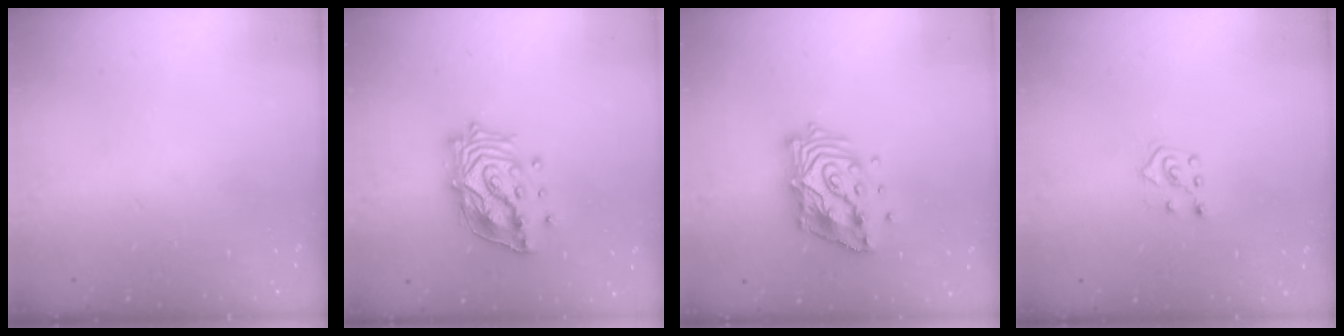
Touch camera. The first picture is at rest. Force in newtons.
{"total": 16.3, "press": 16.2, "slide": 2.1}
{"total": 13.9, "press": 13.8, "slide": 1.5}
{"total": 5.0, "press": 4.9, "slide": 0.8}